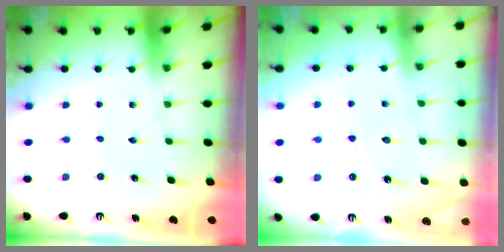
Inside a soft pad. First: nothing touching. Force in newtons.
{"total": 7.3, "press": 7.2, "slide": 0.8}